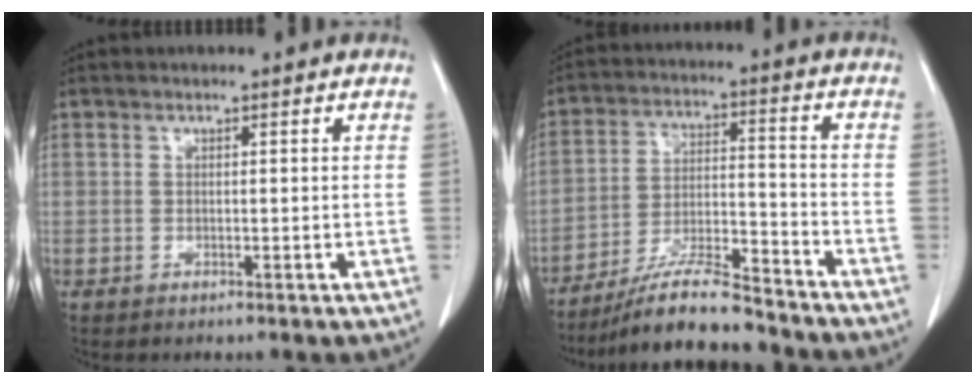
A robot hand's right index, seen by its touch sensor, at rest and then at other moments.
{"total": 10.0, "force": [-8.9, 1.3, 4.4], "torque": [-0.077, -0.002, -0.157]}